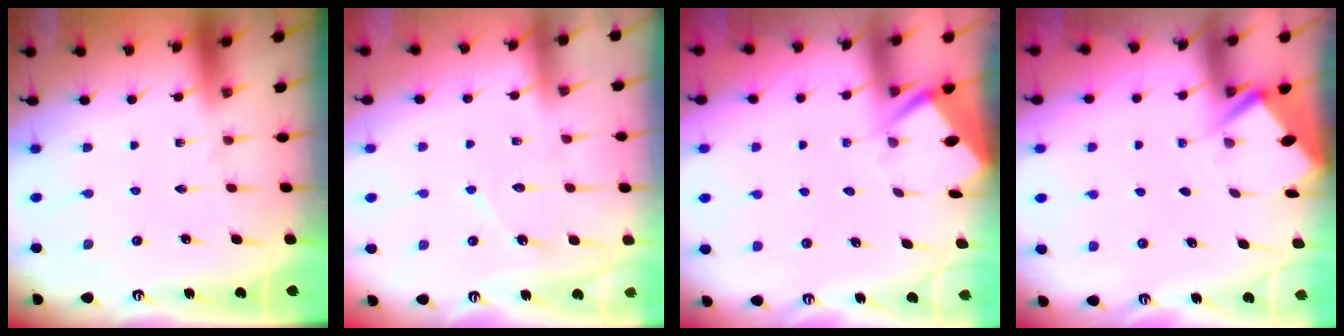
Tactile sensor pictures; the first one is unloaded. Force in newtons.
{"total": 6.9, "press": 6.9, "slide": 0.6}
{"total": 3.4, "press": 3.4, "slide": 0.3}
{"total": 3.0, "press": 3.0, "slide": 0.4}